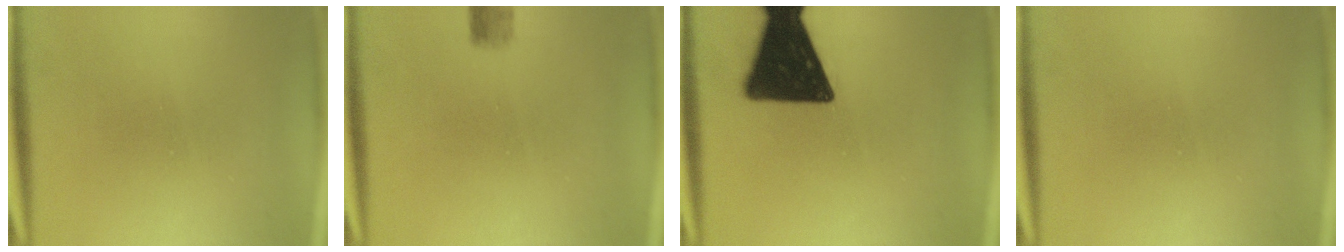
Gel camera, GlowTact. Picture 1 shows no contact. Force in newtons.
{"total": 2.2}
{"total": 17.3}
{"total": 0.0}